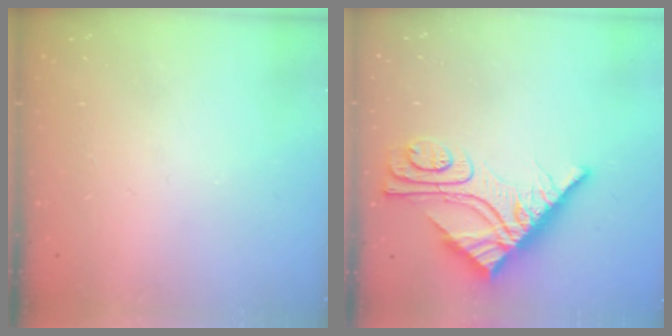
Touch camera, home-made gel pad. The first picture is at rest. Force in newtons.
{"total": 12.6, "press": 12.5, "slide": 1.0}